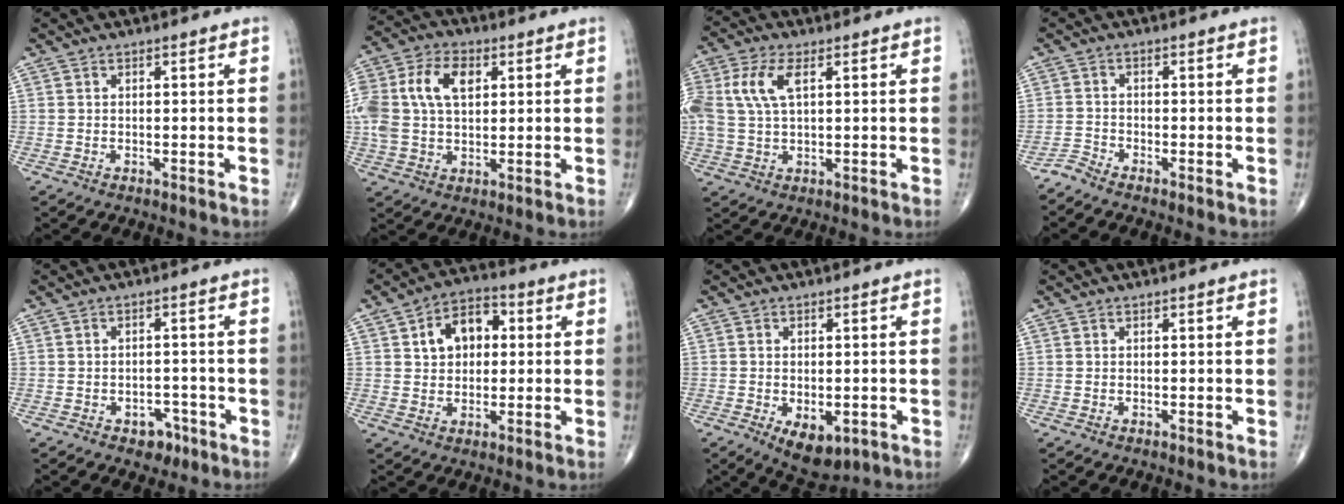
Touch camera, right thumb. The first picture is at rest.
{"total": 15.8, "force": [3.5, 10.1, 11.7], "torque": [-0.264, 0.014, 0.061]}
{"total": 9.1, "force": [2.6, 4.5, 7.5], "torque": [-0.188, 0.014, 0.053]}
{"total": 1.9, "force": [-1.9, 0.0, 0.3], "torque": [-0.006, -0.007, -0.045]}
{"total": 3.8, "force": [-2.2, 2.6, 1.7], "torque": [-0.002, 0.018, -0.026]}
{"total": 9.5, "force": [2.1, 6.5, 6.5], "torque": [-0.079, 0.014, 0.027]}
{"total": 7.2, "force": [-2.7, 4.0, 5.4], "torque": [-0.074, -0.003, -0.030]}
{"total": 0.0}